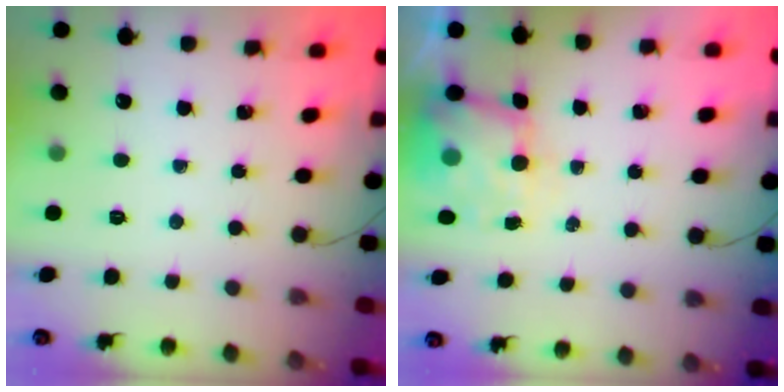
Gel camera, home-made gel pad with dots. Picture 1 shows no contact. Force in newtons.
{"total": 7.7, "press": 7.4, "slide": 1.8}